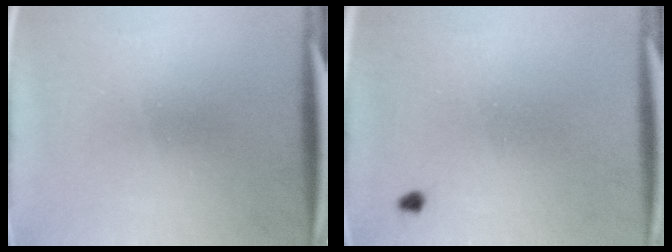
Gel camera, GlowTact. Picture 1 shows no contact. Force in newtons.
{"total": 0.7}